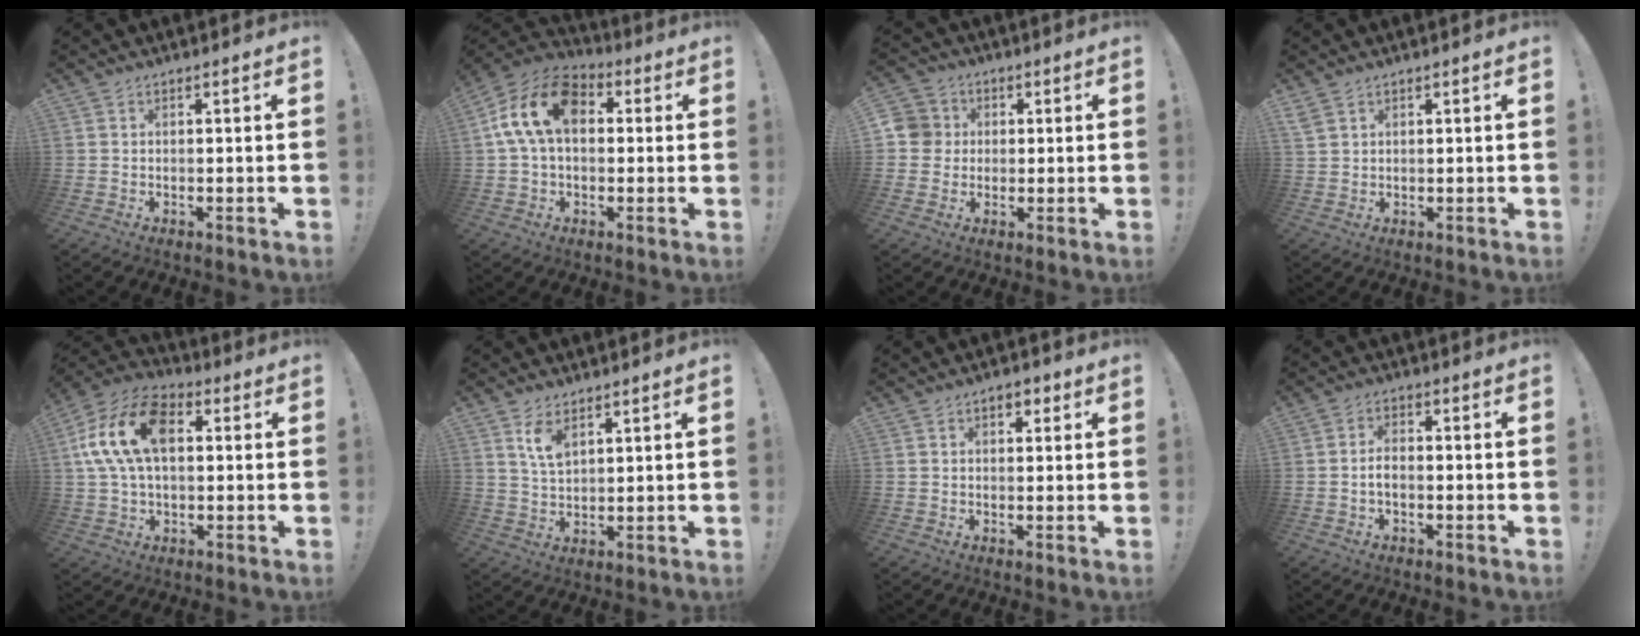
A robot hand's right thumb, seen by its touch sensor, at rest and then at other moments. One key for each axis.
{"total": 16.4, "fx": 3.7, "fy": 10.5, "fz": 12.1, "tx": -0.221, "ty": 0.014, "tz": 0.066}
{"total": 7.0, "fx": 0.4, "fy": 6.9, "fz": 1.4, "tx": -0.022, "ty": 0.012, "tz": 0.010}
{"total": 2.8, "fx": 2.0, "fy": 1.5, "fz": 1.3, "tx": -0.019, "ty": -0.006, "tz": 0.038}
{"total": 17.7, "fx": 3.7, "fy": 11.2, "fz": 13.2, "tx": -0.261, "ty": 0.012, "tz": 0.065}
{"total": 6.3, "fx": 3.9, "fy": 3.1, "fz": 3.9, "tx": -0.068, "ty": -0.017, "tz": 0.069}
{"total": 3.1, "fx": 1.2, "fy": 2.0, "fz": 2.0, "tx": -0.025, "ty": 0.002, "tz": 0.018}
{"total": 3.3, "fx": -0.6, "fy": 1.7, "fz": 2.7, "tx": -0.054, "ty": 0.004, "tz": -0.013}